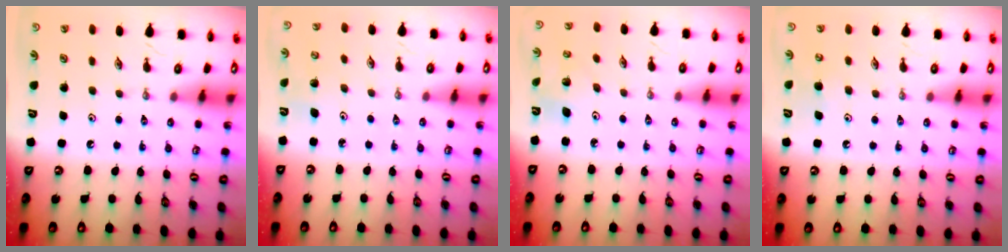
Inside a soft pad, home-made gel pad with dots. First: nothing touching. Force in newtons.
{"total": 2.9, "press": 2.8, "slide": 0.8}
{"total": 3.2, "press": 3.2, "slide": 0.1}
{"total": 4.0, "press": 4.0, "slide": 0.1}